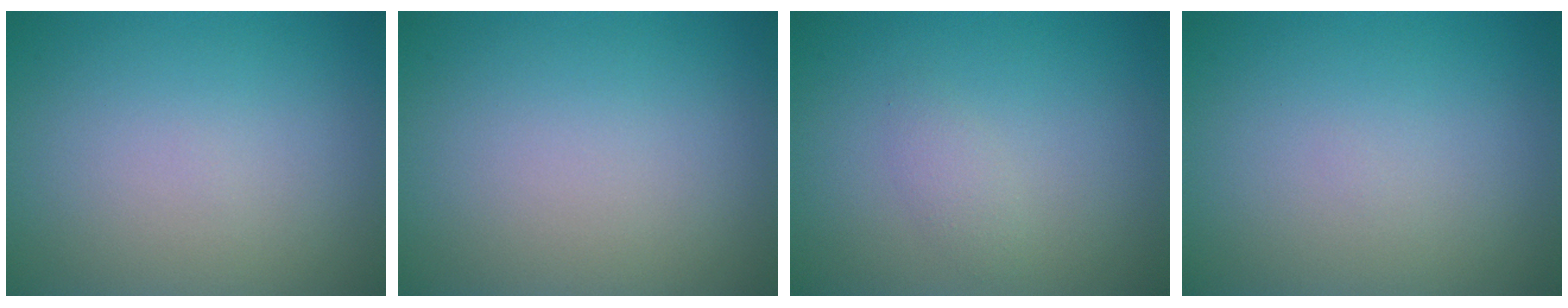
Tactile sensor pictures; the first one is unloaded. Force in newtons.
{"total": 0.0}
{"total": 1.1, "press": 1.1, "slide": 0.1}
{"total": 0.0}